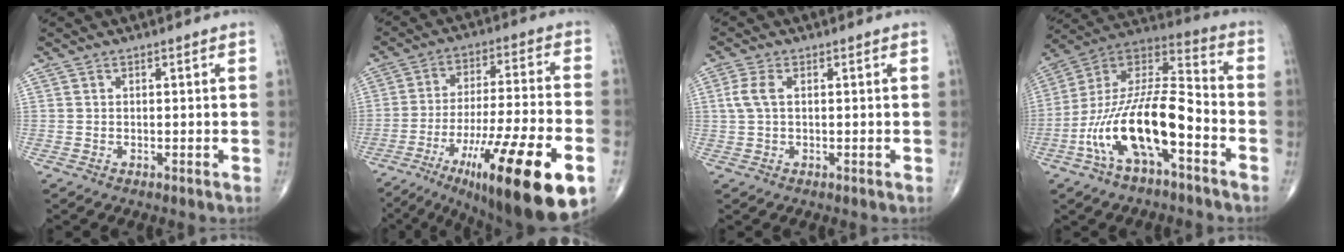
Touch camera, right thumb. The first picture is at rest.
{"total": 24.7, "force": [-11.7, 4.9, 21.2], "torque": [-0.312, 0.026, -0.180]}
{"total": 3.3, "force": [0.6, 1.6, 2.8], "torque": [-0.079, 0.011, 0.011]}
{"total": 19.6, "force": [-7.7, 7.4, 16.5], "torque": [-0.310, 0.069, -0.141]}